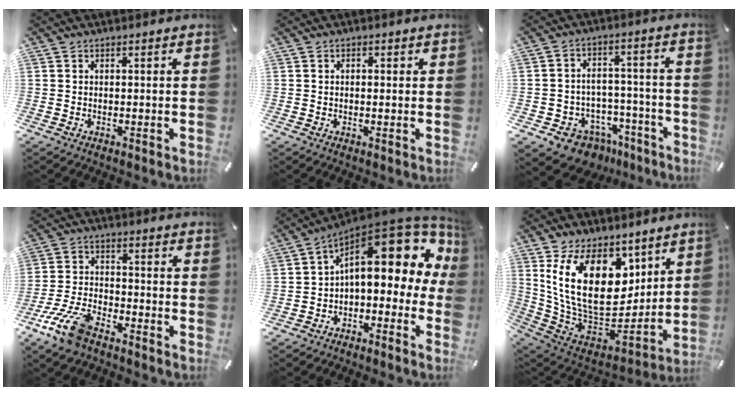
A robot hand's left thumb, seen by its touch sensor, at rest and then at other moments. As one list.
[{"total": 1.2, "force": [0.0, 0.7, 1.0], "torque": [-0.019, 0.004, -0.002]}, {"total": 8.0, "force": [-5.2, 5.9, 1.6], "torque": [-0.020, 0.036, -0.085]}, {"total": 11.2, "force": [-7.8, 4.5, 6.6], "torque": [-0.139, 0.035, -0.149]}, {"total": 16.7, "force": [6.4, 8.5, 12.9], "torque": [-0.165, -0.057, 0.105]}, {"total": 22.9, "force": [7.5, 14.8, 15.8], "torque": [-0.301, -0.064, 0.140]}]